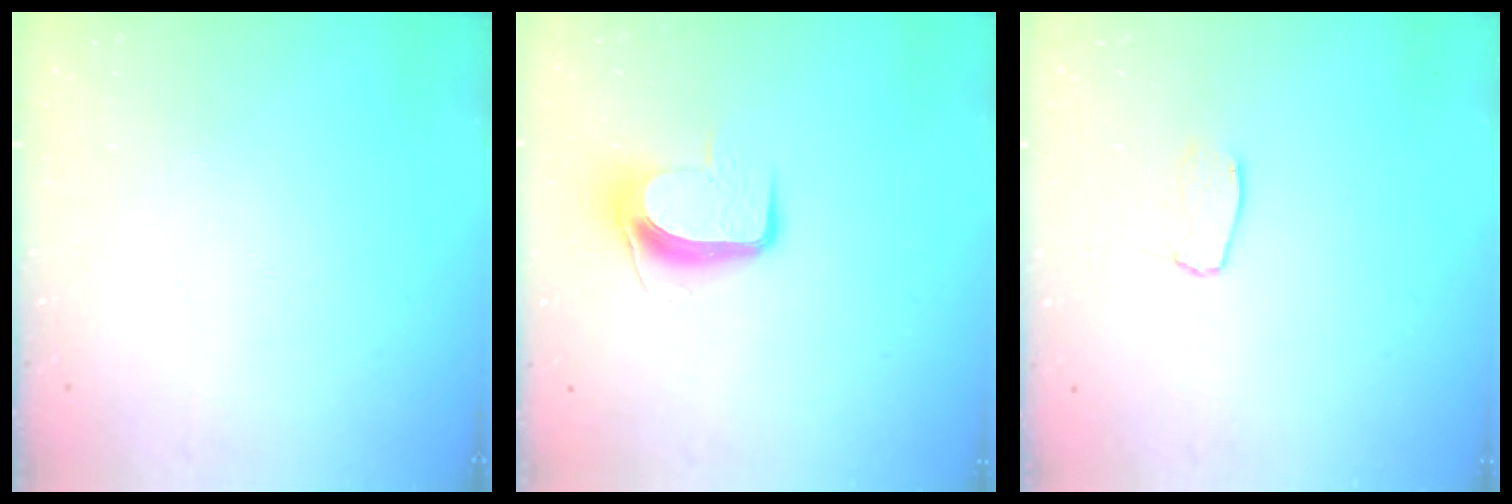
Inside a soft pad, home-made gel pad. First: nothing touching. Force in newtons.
{"total": 9.2, "press": 9.1, "slide": 0.9}
{"total": 3.6, "press": 3.6, "slide": 0.3}